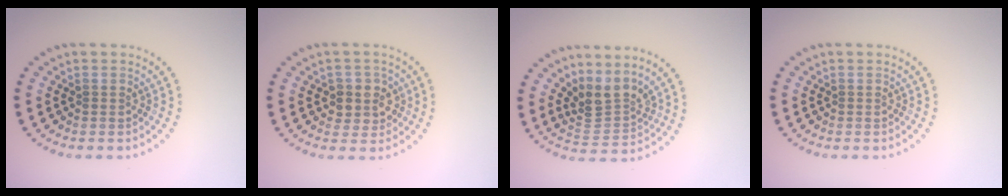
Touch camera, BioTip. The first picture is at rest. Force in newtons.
{"total": 2.8, "press": 2.6, "slide": 1.0}
{"total": 3.5, "press": 2.4, "slide": 2.5}
{"total": 0.0}